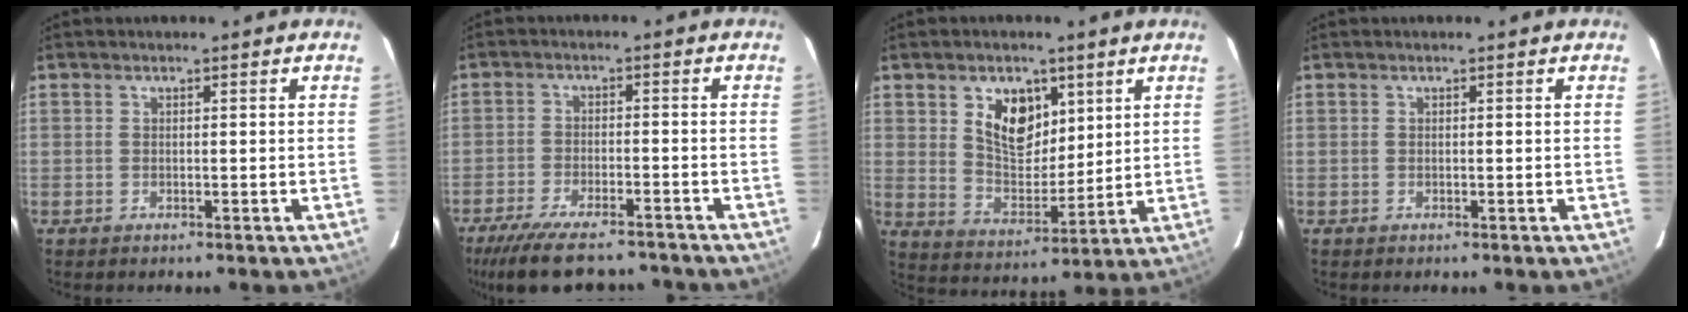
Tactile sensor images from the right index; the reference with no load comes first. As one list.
[{"total": 15.5, "force": [-12.9, 4.6, 7.4], "torque": [-0.161, -0.027, -0.200]}, {"total": 10.2, "force": [4.6, 6.5, 6.4], "torque": [-0.107, 0.001, 0.090]}, {"total": 0.0}]